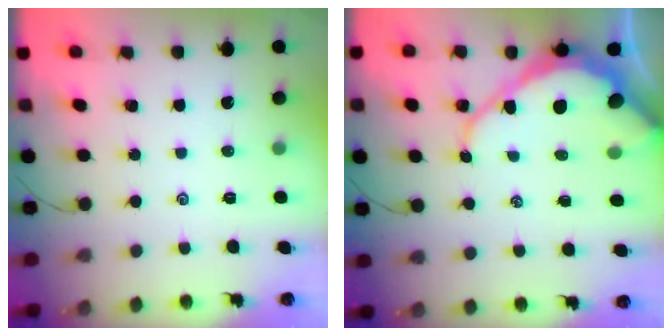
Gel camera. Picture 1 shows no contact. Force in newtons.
{"total": 12.4, "press": 12.3, "slide": 1.4}